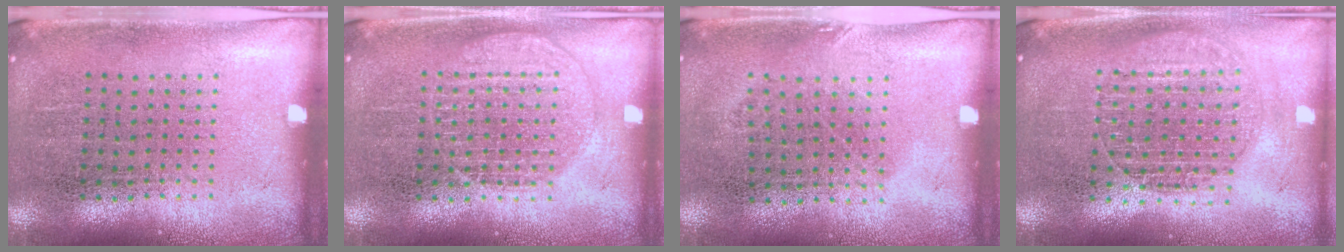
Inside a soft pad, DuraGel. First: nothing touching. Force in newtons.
{"total": 2.3, "press": 2.3, "slide": 0.4}
{"total": 0.9, "press": 0.6, "slide": 0.6}
{"total": 1.6, "press": 1.4, "slide": 0.8}